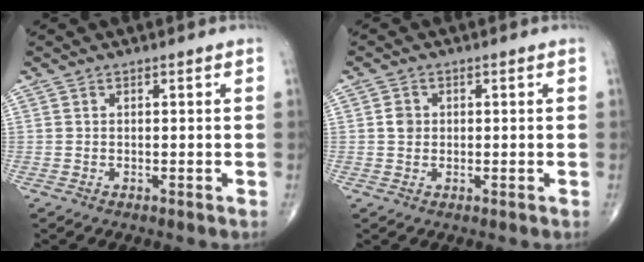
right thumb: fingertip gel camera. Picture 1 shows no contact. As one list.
[{"total": 2.2, "force": [0.2, 1.9, 1.0], "torque": [-0.009, 0.003, 0.002]}]